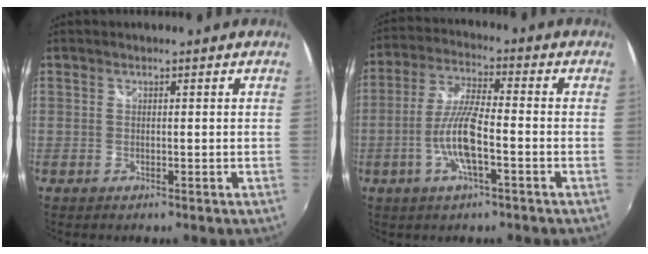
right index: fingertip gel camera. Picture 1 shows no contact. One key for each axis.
{"total": 8.9, "fx": -3.1, "fy": 1.4, "fz": 8.3, "tx": -0.171, "ty": 0.003, "tz": -0.057}